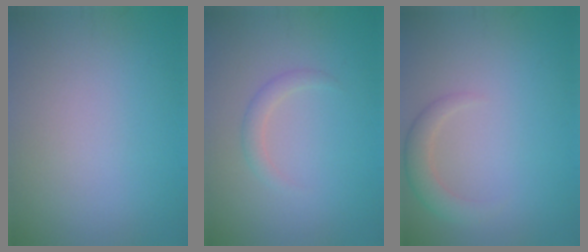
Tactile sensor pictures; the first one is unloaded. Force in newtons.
{"total": 1.4, "press": 1.4, "slide": 0.1}
{"total": 2.4, "press": 2.3, "slide": 0.3}